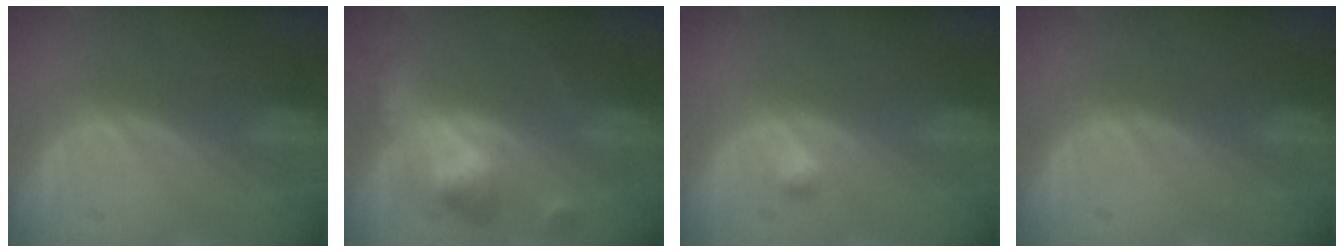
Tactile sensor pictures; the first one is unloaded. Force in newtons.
{"total": 6.1, "press": 6.1, "slide": 0.3}
{"total": 1.3, "press": 1.2, "slide": 0.1}
{"total": 0.0}